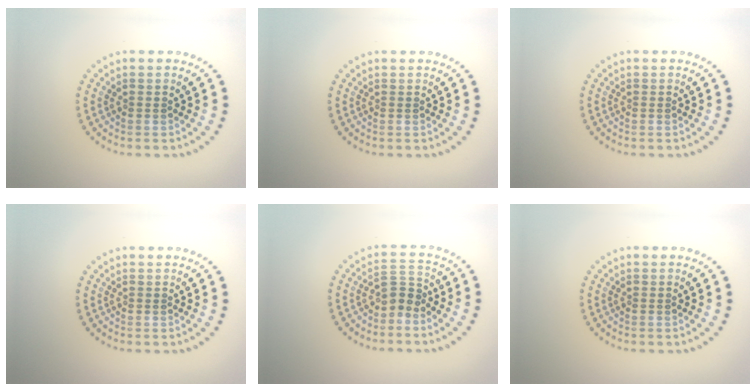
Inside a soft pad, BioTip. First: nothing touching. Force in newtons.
{"total": 0.0}
{"total": 0.0}
{"total": 0.0}
{"total": 2.2, "press": 1.6, "slide": 1.6}
{"total": 0.0}